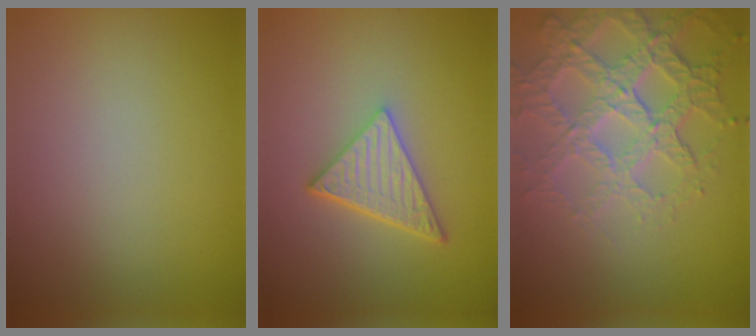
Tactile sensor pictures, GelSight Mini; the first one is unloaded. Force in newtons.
{"total": 4.9, "press": 3.5, "slide": 3.5}
{"total": 7.4, "press": 5.2, "slide": 5.2}